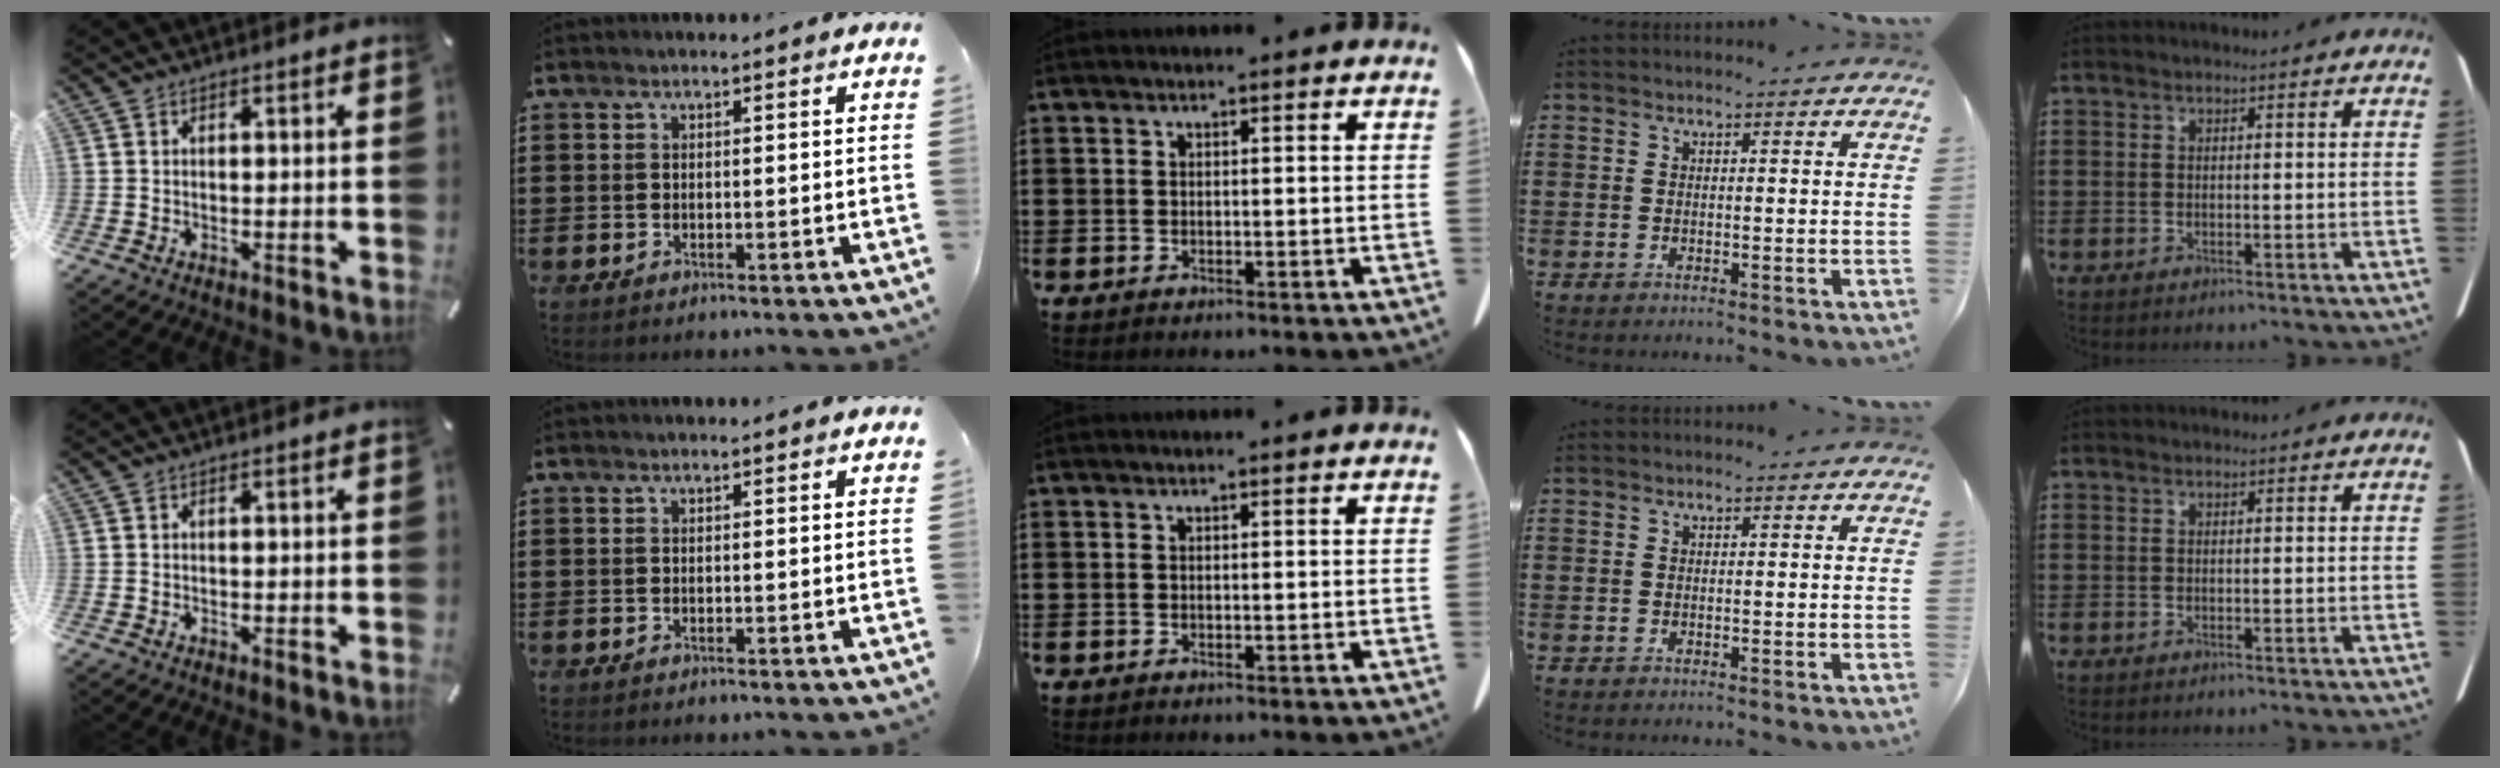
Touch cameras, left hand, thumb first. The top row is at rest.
{}